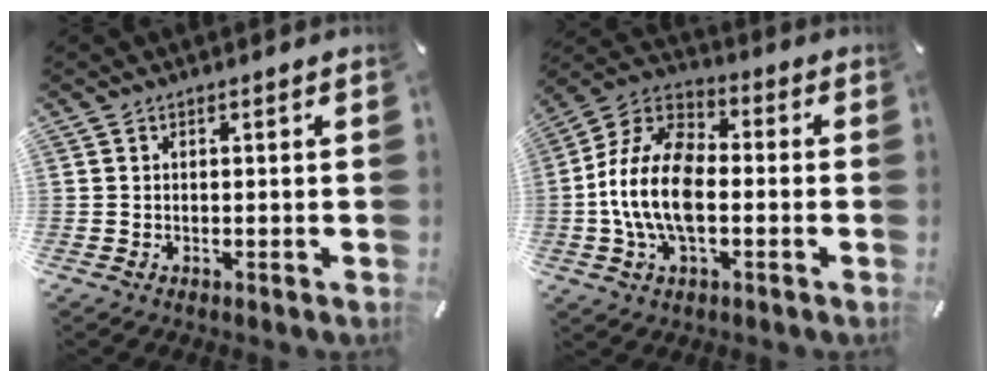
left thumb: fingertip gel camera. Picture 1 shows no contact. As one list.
[{"total": 15.0, "force": [-3.0, 9.0, 11.6], "torque": [-0.257, 0.010, -0.059]}]